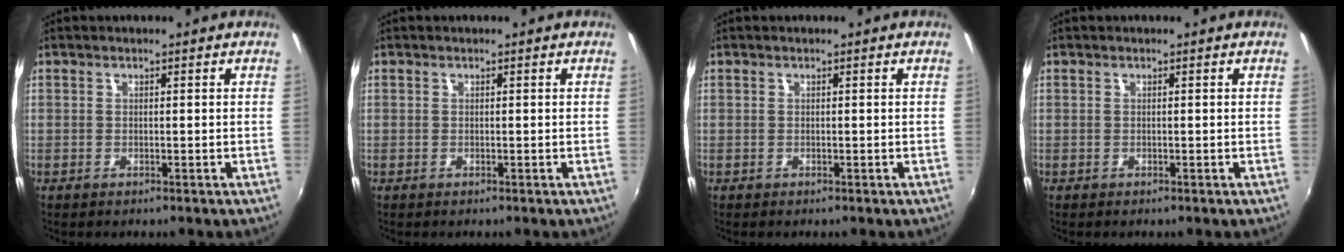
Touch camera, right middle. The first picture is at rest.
{"total": 0.0}
{"total": 0.0}
{"total": 0.0}